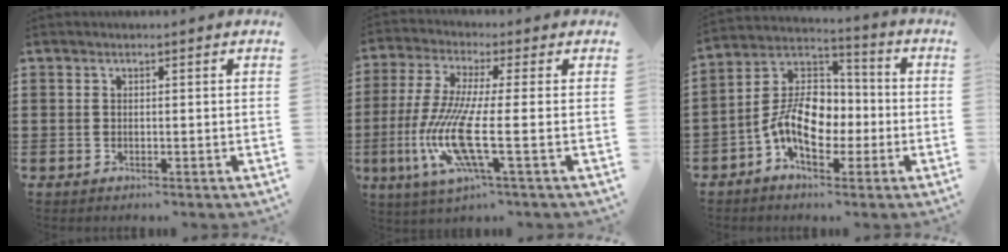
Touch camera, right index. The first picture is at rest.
{"total": 12.2, "force": [-3.2, 1.3, 11.7], "torque": [-0.273, -0.038, -0.071]}
{"total": 10.3, "force": [-2.8, 6.7, 7.3], "torque": [-0.174, 0.008, -0.057]}